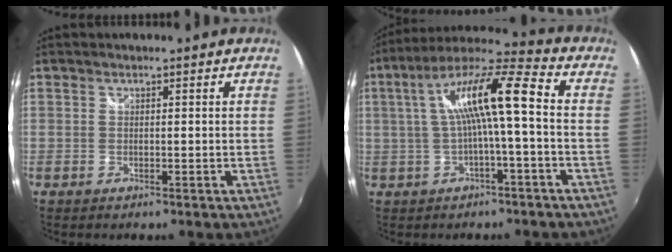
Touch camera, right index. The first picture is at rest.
{"total": 12.6, "force": [0.0, 1.4, 12.6], "torque": [-0.237, 0.024, 0.002]}